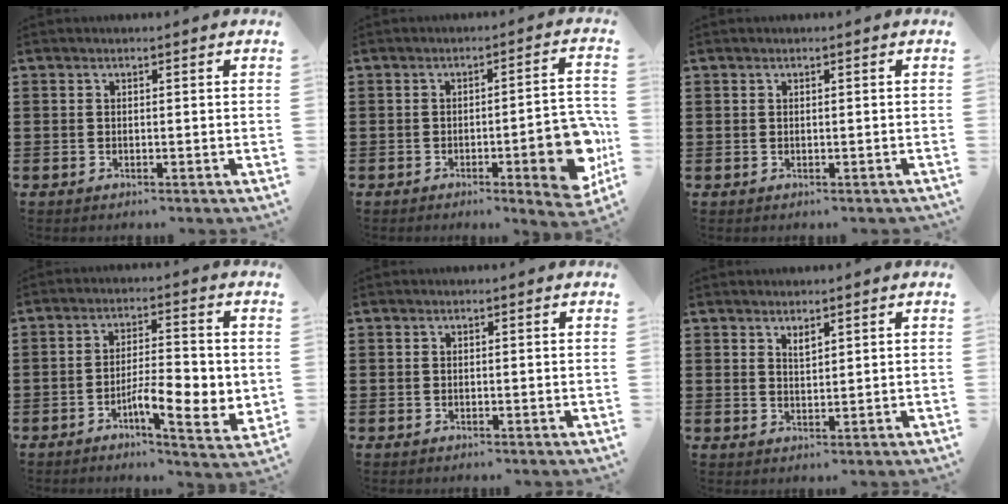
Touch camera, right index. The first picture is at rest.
{"total": 8.5, "force": [-2.9, 2.0, 7.7], "torque": [-0.095, -0.009, -0.045]}
{"total": 0.6, "force": [0.1, 0.6, 0.0], "torque": [-0.002, 0.004, 0.002]}
{"total": 7.7, "force": [-2.0, 2.8, 6.9], "torque": [-0.107, 0.002, -0.032]}
{"total": 0.0}
{"total": 1.6, "force": [1.4, 0.5, 0.7], "torque": [-0.015, 0.003, 0.024]}